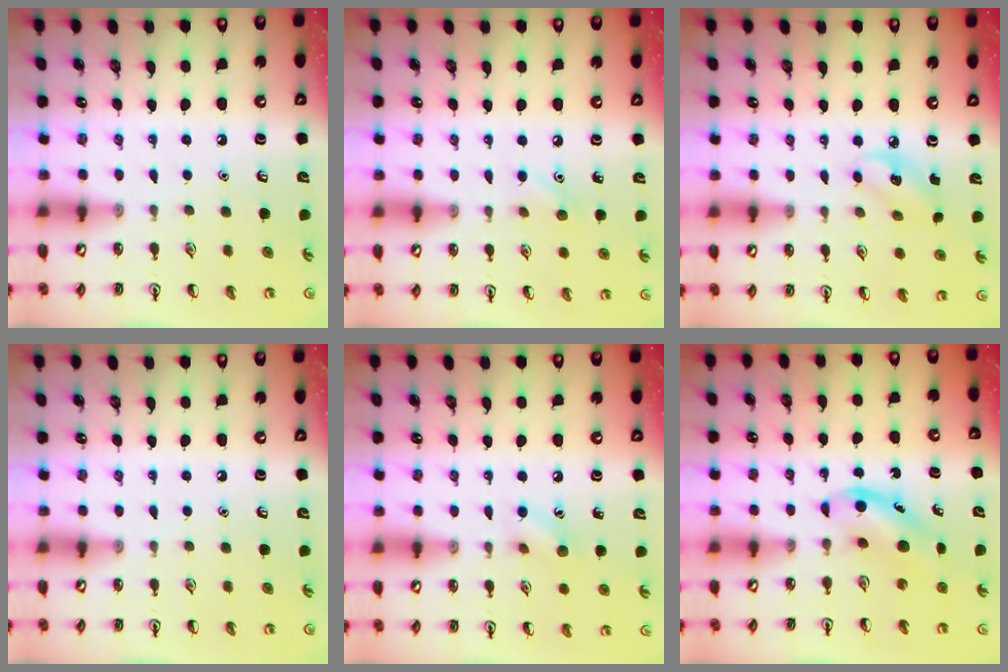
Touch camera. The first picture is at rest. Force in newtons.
{"total": 5.6, "press": 5.3, "slide": 1.8}
{"total": 3.0, "press": 2.9, "slide": 0.8}
{"total": 0.0}
{"total": 7.4, "press": 7.2, "slide": 1.9}
{"total": 4.5, "press": 4.4, "slide": 1.1}